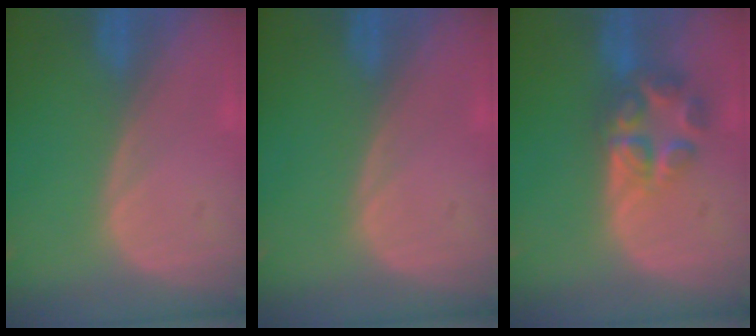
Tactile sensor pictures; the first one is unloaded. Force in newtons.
{"total": 0.0}
{"total": 7.0, "press": 5.9, "slide": 3.8}